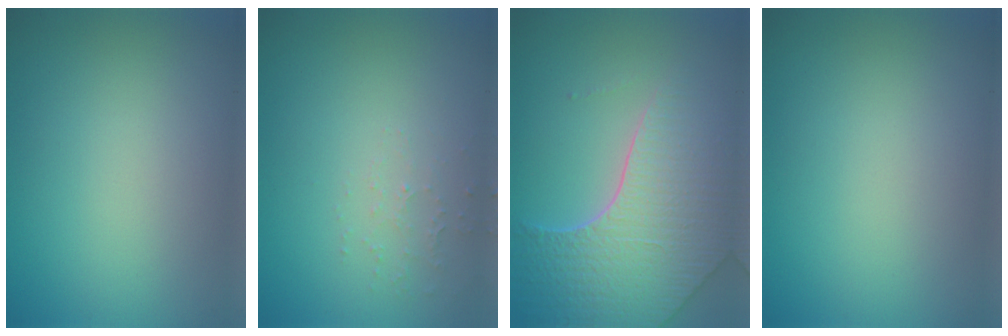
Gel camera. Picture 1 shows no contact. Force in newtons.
{"total": 1.3, "press": 1.3, "slide": 0.4}
{"total": 7.0, "press": 5.6, "slide": 4.2}
{"total": 0.0}